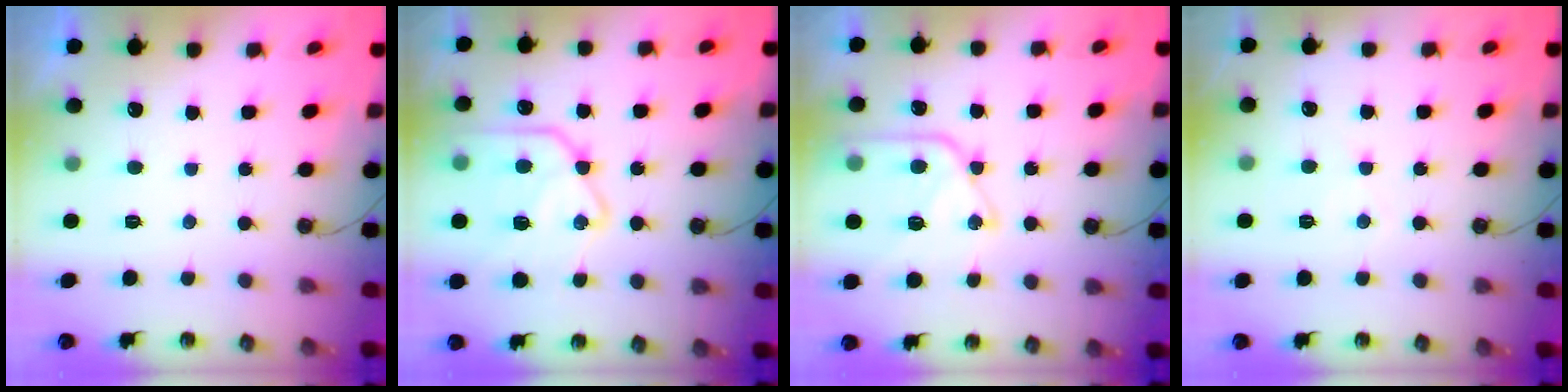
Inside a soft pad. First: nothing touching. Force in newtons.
{"total": 20.4, "press": 20.3, "slide": 1.6}
{"total": 17.8, "press": 17.7, "slide": 1.8}
{"total": 4.1, "press": 4.0, "slide": 0.6}